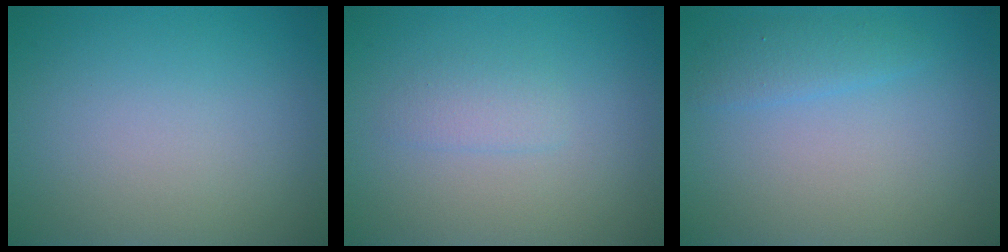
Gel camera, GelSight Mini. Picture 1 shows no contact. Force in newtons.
{"total": 1.3, "press": 1.3, "slide": 0.1}
{"total": 1.7, "press": 1.7, "slide": 0.2}